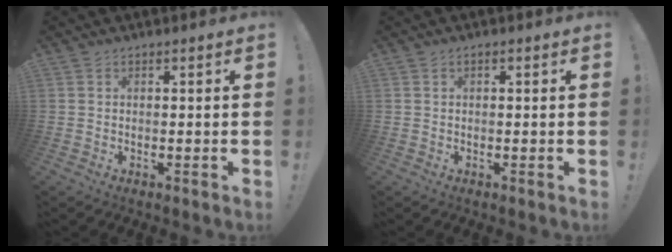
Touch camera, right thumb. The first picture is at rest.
{"total": 0.7, "force": [-0.4, 0.2, 0.6], "torque": [-0.012, 0.003, -0.006]}